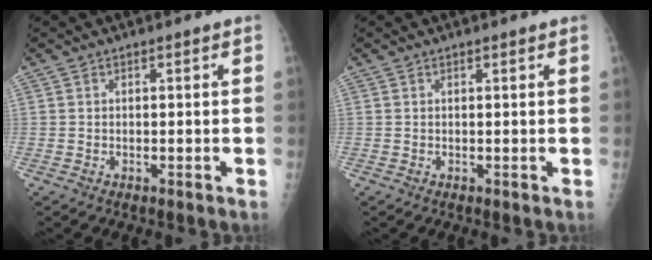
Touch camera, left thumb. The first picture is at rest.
{"total": 0.6, "force": [0.5, 0.0, 0.3], "torque": [-0.008, -0.001, 0.010]}